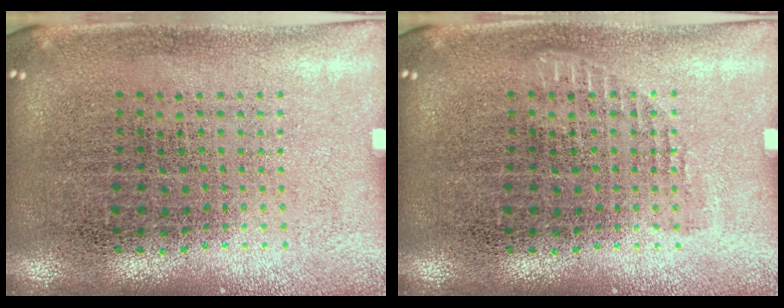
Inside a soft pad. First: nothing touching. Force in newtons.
{"total": 0.7, "press": 0.7, "slide": 0.3}